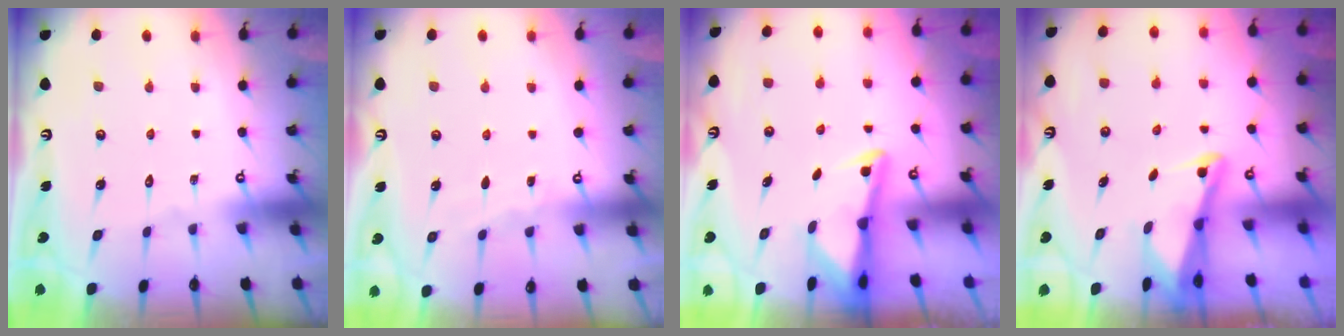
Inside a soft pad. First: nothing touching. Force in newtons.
{"total": 3.3, "press": 3.2, "slide": 0.5}
{"total": 2.8, "press": 2.7, "slide": 0.7}
{"total": 2.5, "press": 2.5, "slide": 0.4}